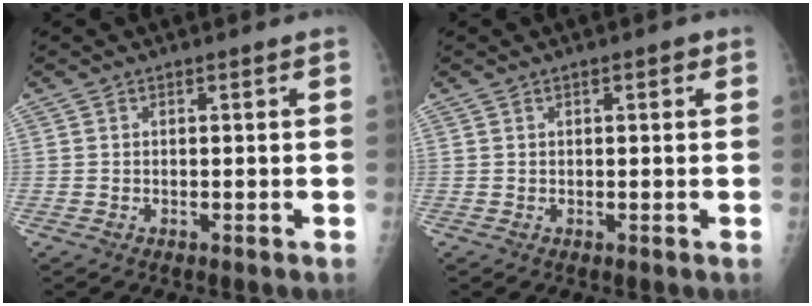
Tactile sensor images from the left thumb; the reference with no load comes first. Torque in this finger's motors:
{"motor_torque": [-0.30, -0.11, -0.49, -0.11, -0.01]}